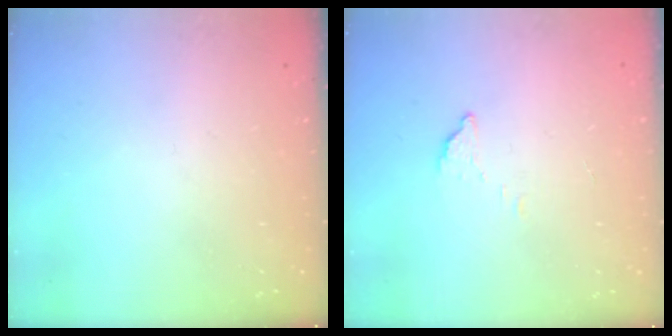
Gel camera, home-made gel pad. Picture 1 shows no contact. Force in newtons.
{"total": 2.3, "press": 2.3, "slide": 0.1}